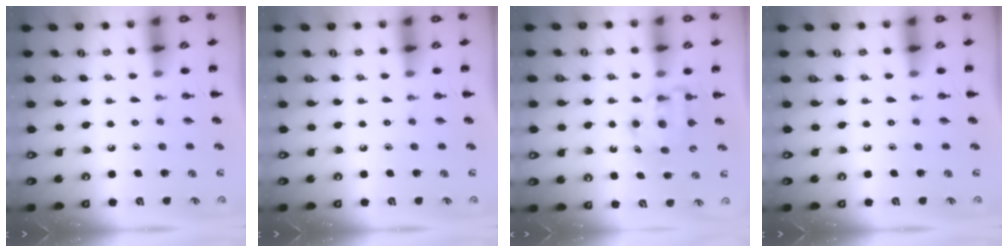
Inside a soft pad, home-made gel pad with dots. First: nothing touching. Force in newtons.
{"total": 0.0}
{"total": 5.4, "press": 5.3, "slide": 0.6}
{"total": 0.0}